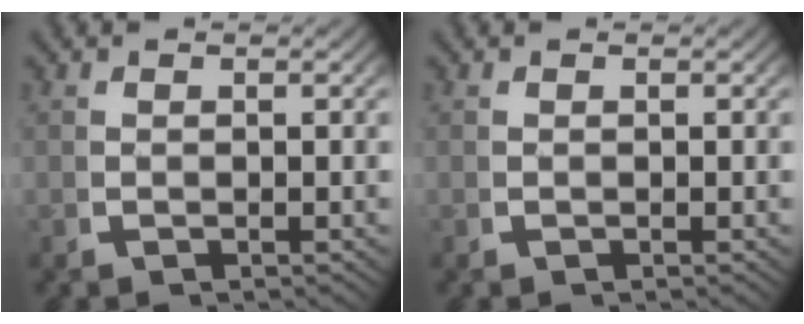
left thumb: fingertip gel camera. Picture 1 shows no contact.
{"total": 0.0}